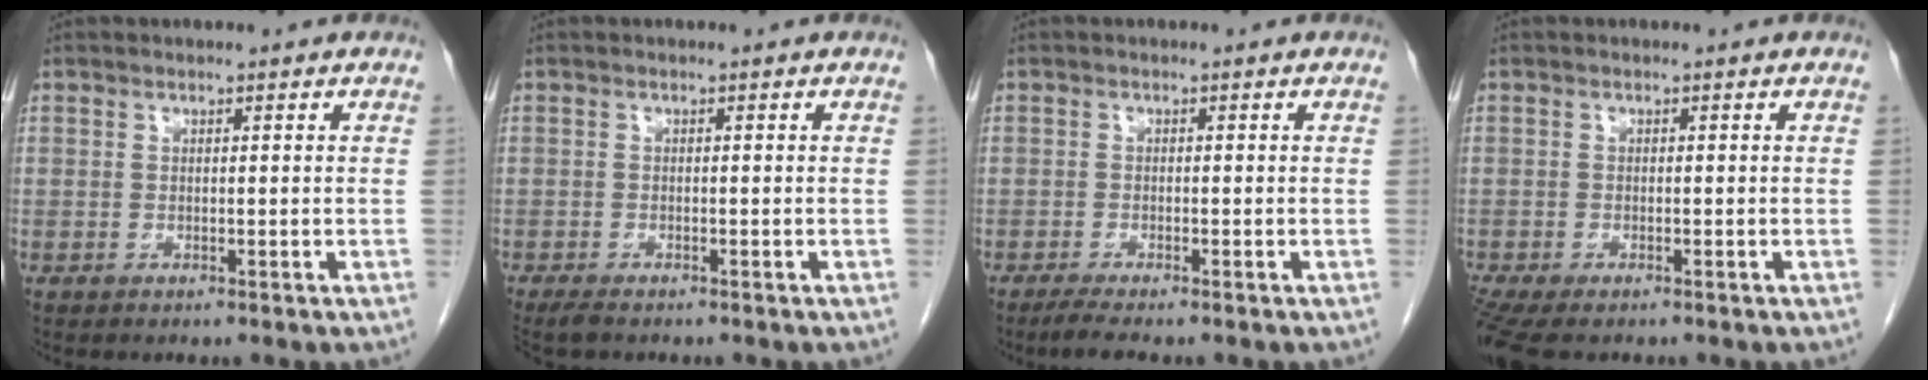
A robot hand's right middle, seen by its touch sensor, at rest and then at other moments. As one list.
[{"total": 2.7, "force": [-2.2, 0.7, 1.4], "torque": [-0.028, -0.008, -0.034]}, {"total": 2.6, "force": [-2.1, -0.1, 1.5], "torque": [-0.036, -0.008, -0.041]}, {"total": 6.6, "force": [-4.9, 2.3, 3.8], "torque": [-0.083, -0.012, -0.083]}]